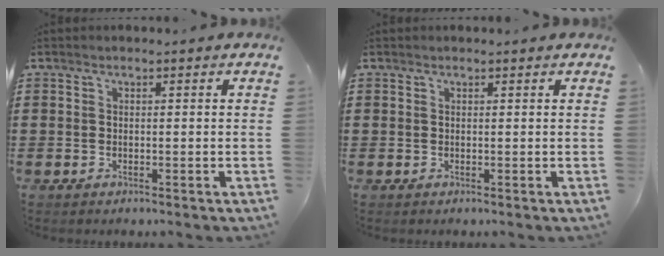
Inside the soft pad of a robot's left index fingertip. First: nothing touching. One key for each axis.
{"total": 0.0}